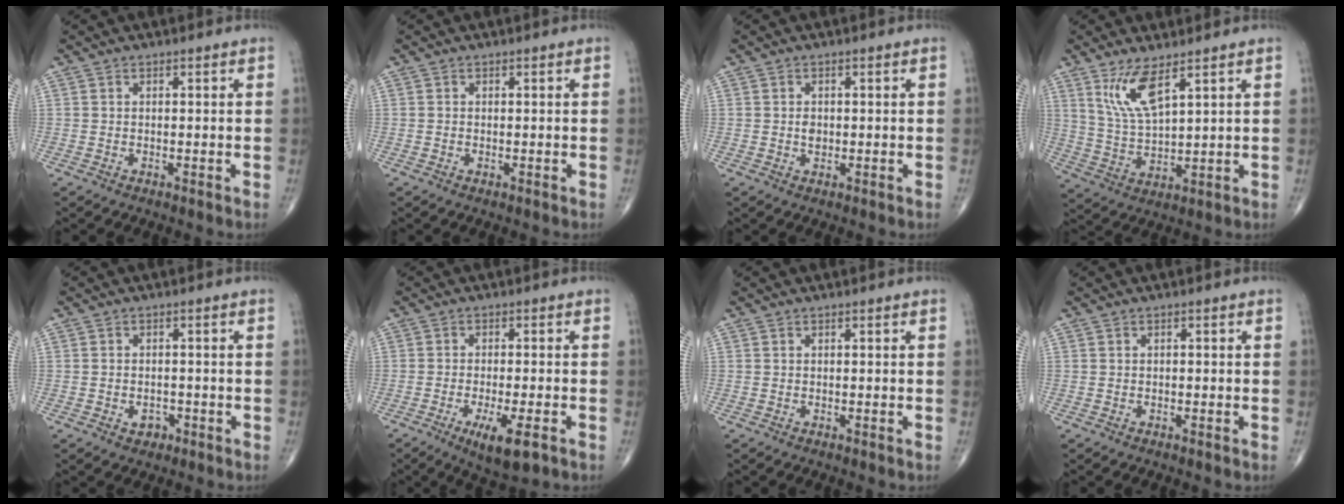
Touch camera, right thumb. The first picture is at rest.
{"total": 0.0}
{"total": 1.6, "force": [-0.1, 1.2, 1.1], "torque": [-0.012, 0.002, 0.000]}
{"total": 8.3, "force": [4.8, 2.3, 6.4], "torque": [-0.126, -0.031, 0.105]}
{"total": 2.3, "force": [-1.0, 1.8, 1.1], "torque": [-0.004, 0.006, -0.010]}
{"total": 7.7, "force": [-3.6, 2.0, 6.5], "torque": [-0.108, -0.010, -0.055]}
{"total": 0.0}
{"total": 0.0}